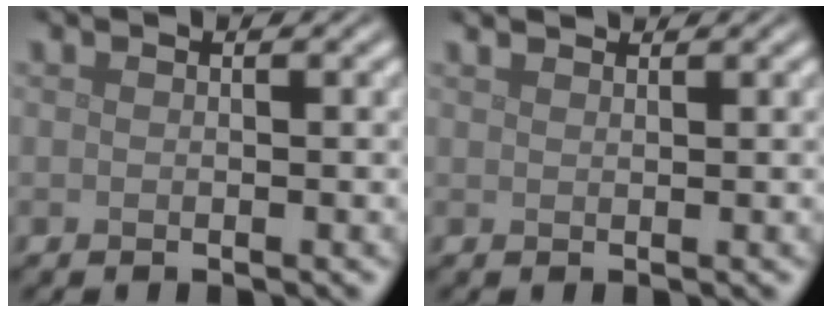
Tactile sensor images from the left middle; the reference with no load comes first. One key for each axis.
{"total": 1.4, "fx": 1.3, "fy": 0.2, "fz": 0.4, "tx": -0.011, "ty": 0.000, "tz": 0.019}